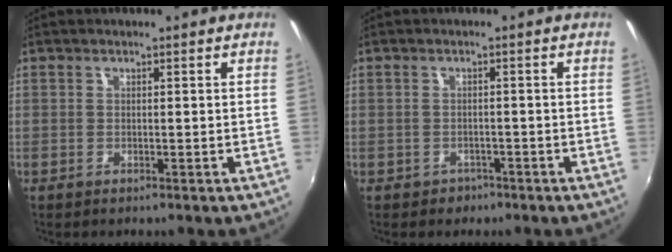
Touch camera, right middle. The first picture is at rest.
{"total": 2.4, "force": [-1.4, 1.9, 0.3], "torque": [-0.013, 0.000, -0.018]}